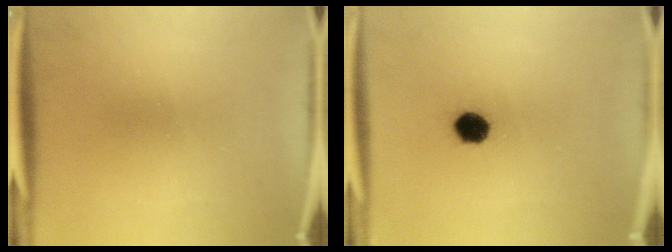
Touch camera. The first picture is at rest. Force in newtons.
{"total": 4.7}